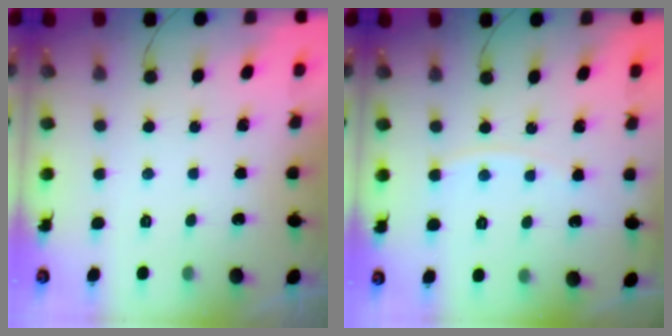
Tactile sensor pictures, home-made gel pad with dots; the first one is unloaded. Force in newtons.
{"total": 5.0, "press": 4.9, "slide": 0.7}